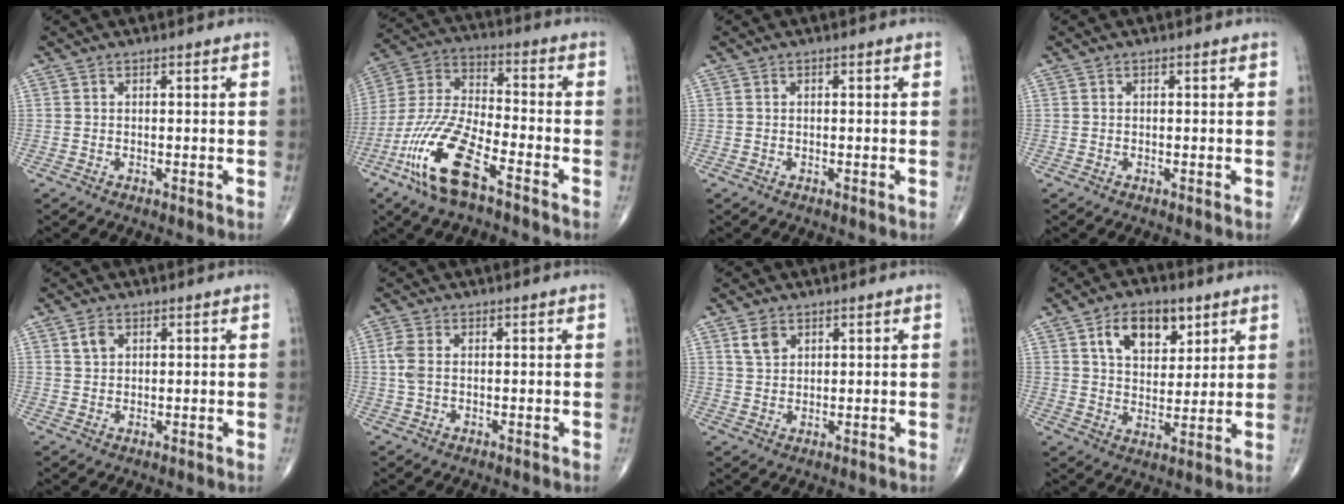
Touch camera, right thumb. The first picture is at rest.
{"total": 16.1, "force": [-8.8, 5.2, 12.4], "torque": [-0.269, 0.039, -0.173]}
{"total": 0.0}
{"total": 0.0}
{"total": 2.5, "force": [1.2, 1.7, 1.4], "torque": [-0.021, -0.002, 0.024]}
{"total": 3.1, "force": [0.3, 1.8, 2.6], "torque": [-0.078, 0.005, 0.006]}
{"total": 3.4, "force": [1.9, 2.2, 1.7], "torque": [-0.025, -0.007, 0.042]}
{"total": 11.2, "force": [5.3, 6.6, 7.3], "torque": [-0.087, -0.020, 0.091]}